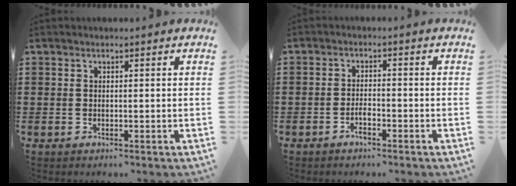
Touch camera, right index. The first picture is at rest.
{"total": 2.2, "force": [-1.4, 0.6, 1.5], "torque": [-0.031, -0.002, -0.026]}